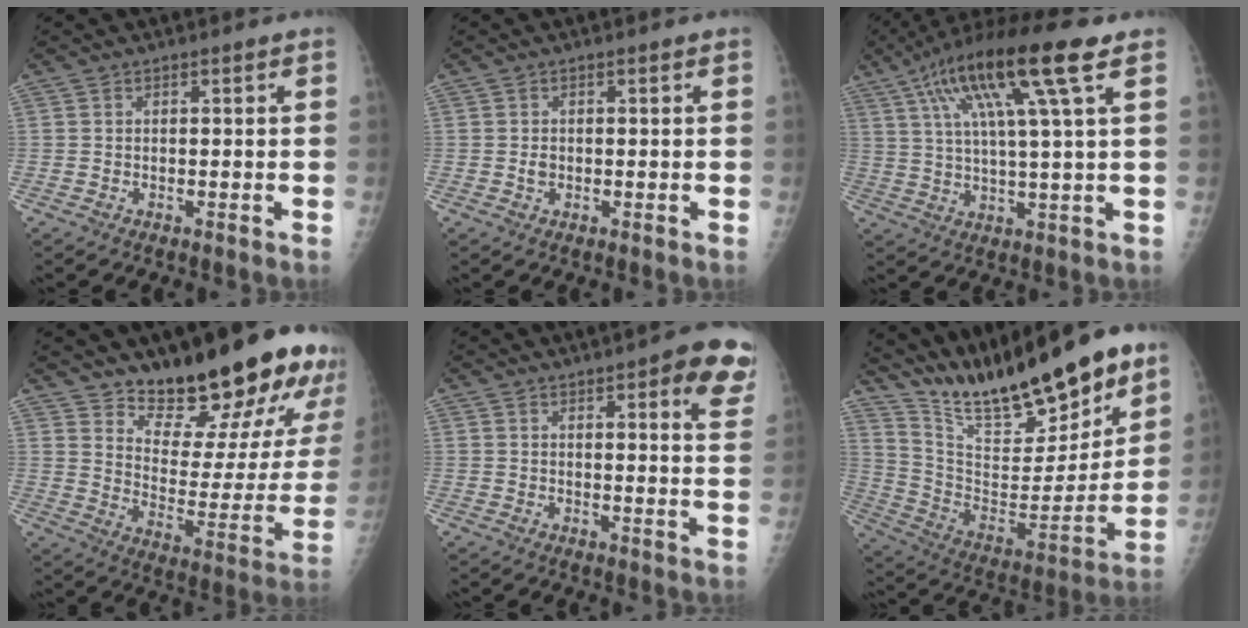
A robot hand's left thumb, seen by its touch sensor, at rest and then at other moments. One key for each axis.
{"total": 1.2, "fx": -0.1, "fy": 1.0, "fz": 0.7, "tx": -0.009, "ty": 0.002, "tz": -0.001}
{"total": 17.2, "fx": 7.6, "fy": 2.0, "fz": 15.3, "tx": -0.284, "ty": 0.003, "tz": 0.126}
{"total": 22.8, "fx": 18.0, "fy": 7.1, "fz": 12.1, "tx": -0.131, "ty": -0.129, "tz": 0.255}
{"total": 10.8, "fx": 6.0, "fy": 2.8, "fz": 8.5, "tx": -0.071, "ty": -0.023, "tz": 0.062}
{"total": 25.6, "fx": 20.0, "fy": 6.2, "fz": 14.7, "tx": -0.201, "ty": -0.092, "tz": 0.344}